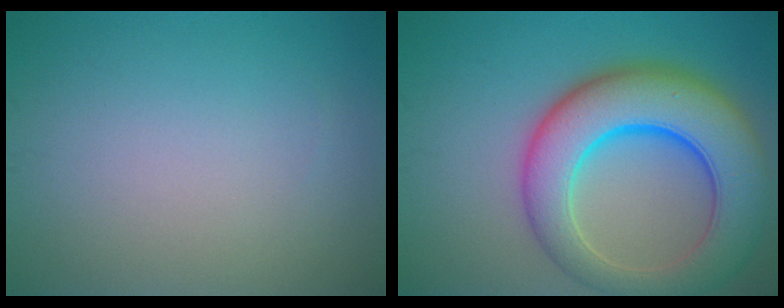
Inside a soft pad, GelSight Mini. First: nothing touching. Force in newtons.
{"total": 10.8, "press": 10.8, "slide": 0.6}